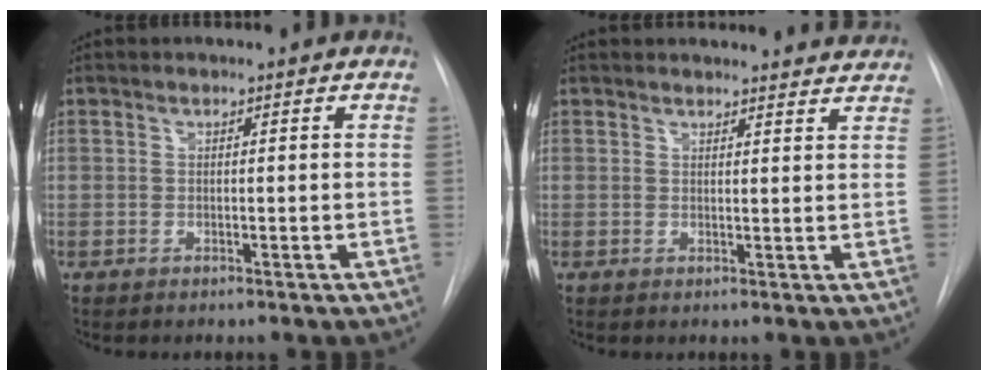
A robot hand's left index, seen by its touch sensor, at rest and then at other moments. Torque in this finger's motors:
{"motor_torque": [0.23, -0.28, -0.02, -0.01]}